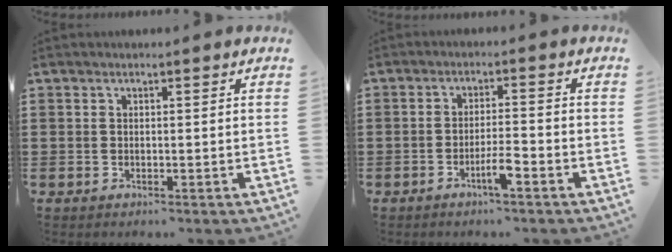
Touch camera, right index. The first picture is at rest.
{"total": 3.8, "force": [-2.2, 0.4, 3.0], "torque": [-0.058, 0.001, -0.042]}